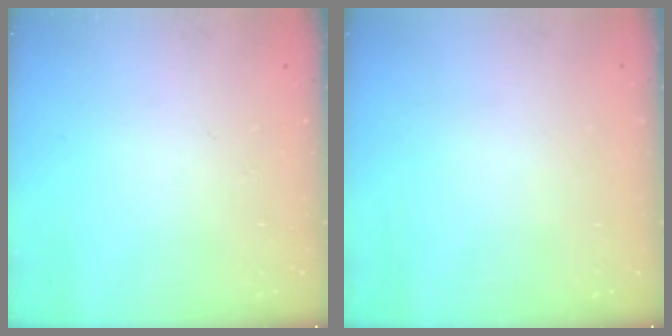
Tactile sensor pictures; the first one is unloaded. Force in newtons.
{"total": 0.0}